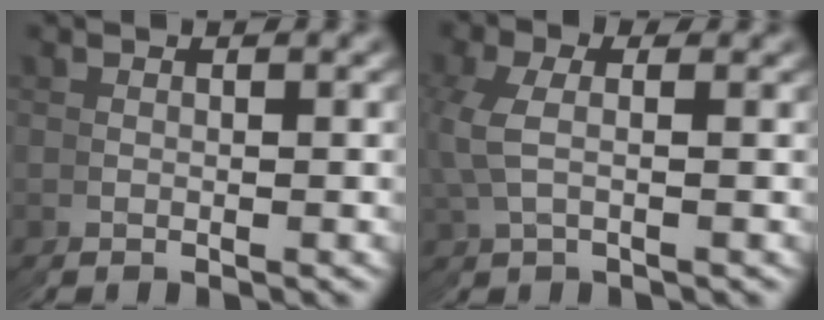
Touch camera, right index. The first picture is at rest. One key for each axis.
{"total": 1.4, "fx": 1.2, "fy": 0.1, "fz": -0.6, "tx": -0.015, "ty": 0.006, "tz": 0.022}